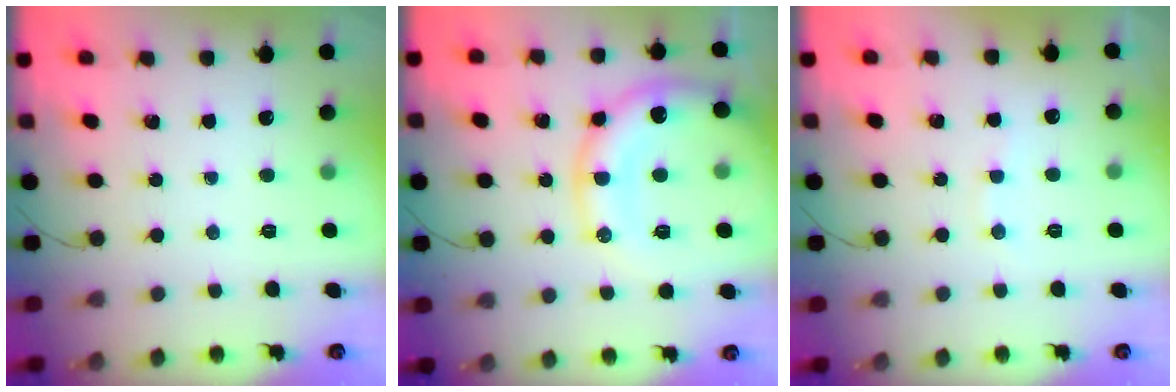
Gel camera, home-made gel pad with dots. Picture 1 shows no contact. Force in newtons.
{"total": 17.4, "press": 17.3, "slide": 1.5}
{"total": 5.7, "press": 5.7, "slide": 0.9}